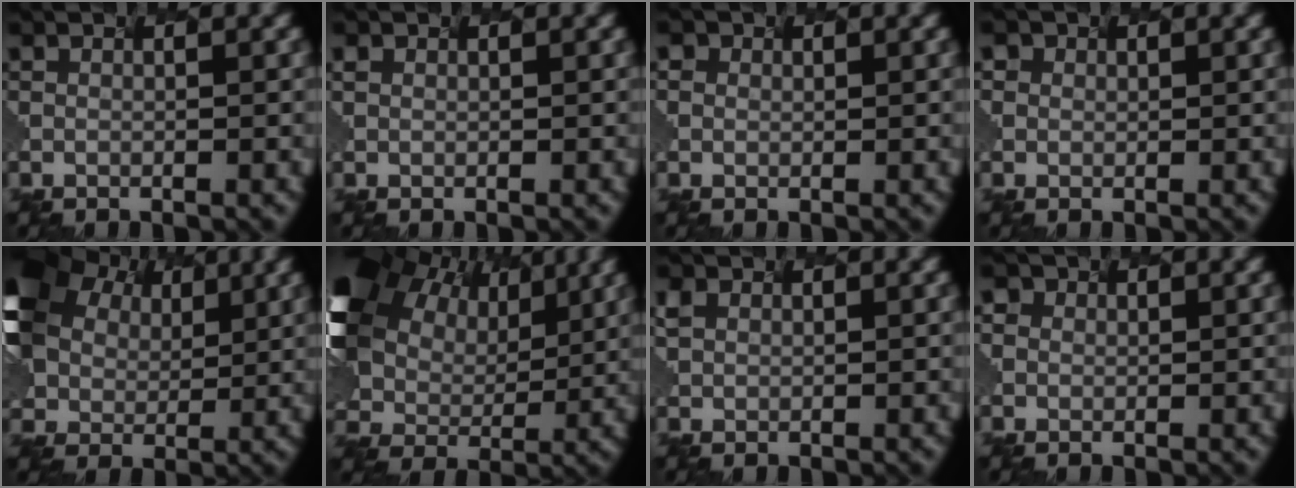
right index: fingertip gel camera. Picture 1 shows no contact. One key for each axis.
{"total": 0.6, "fx": 0.5, "fy": 0.2, "fz": -0.2, "tx": -0.007, "ty": 0.005, "tz": 0.009}
{"total": 0.9, "fx": 0.5, "fy": 0.4, "fz": -0.6, "tx": -0.014, "ty": 0.001, "tz": 0.015}
{"total": 1.0, "fx": 0.4, "fy": 0.3, "fz": -0.8, "tx": -0.006, "ty": -0.002, "tz": 0.013}
{"total": 10.6, "fx": 4.0, "fy": 8.1, "fz": 5.6, "tx": -0.188, "ty": 0.015, "tz": 0.081}
{"total": 17.1, "fx": 6.7, "fy": 12.0, "fz": 10.1, "tx": -0.285, "ty": 0.037, "tz": 0.122}
{"total": 1.0, "fx": 0.8, "fy": 0.0, "fz": -0.6, "tx": -0.027, "ty": -0.003, "tz": 0.026}
{"total": 1.1, "fx": 0.4, "fy": 0.5, "fz": -0.8, "tx": -0.005, "ty": -0.003, "tz": 0.013}